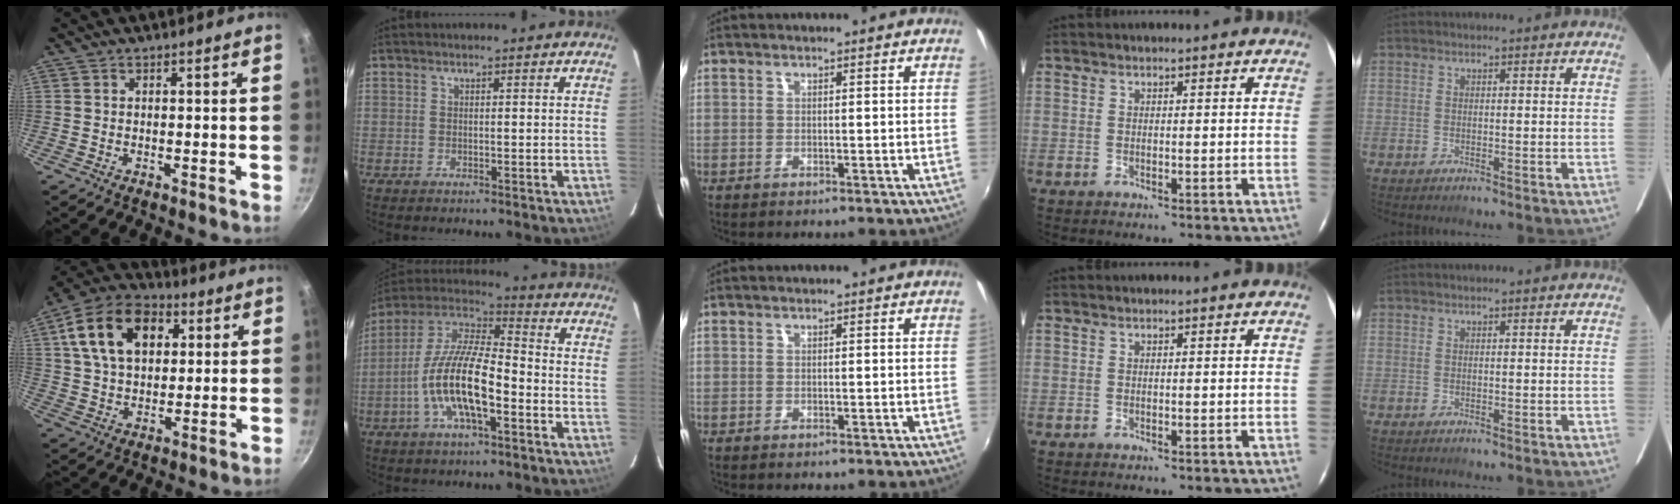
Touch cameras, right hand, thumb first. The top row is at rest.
{"thumb": {"total": 17.1, "force": [5.3, 11.4, 11.5], "torque": [-0.180, 0.011, 0.079]}, "index": {"total": 15.3, "force": [-5.3, 4.9, 13.5], "torque": [-0.268, -0.002, -0.104]}}